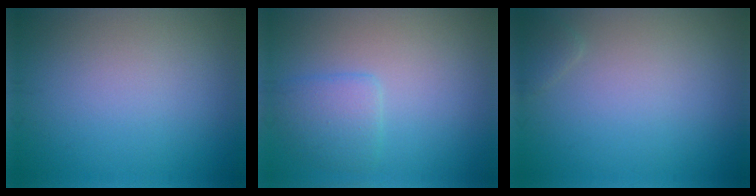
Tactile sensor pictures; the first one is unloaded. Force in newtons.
{"total": 2.6, "press": 2.6, "slide": 0.1}
{"total": 0.8, "press": 0.8, "slide": 0.0}